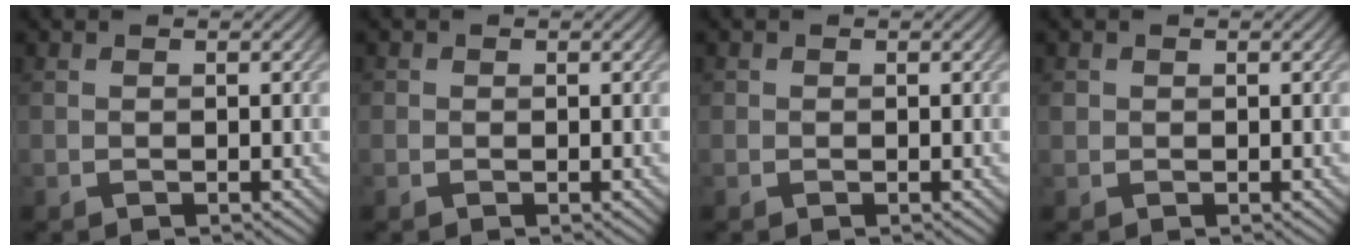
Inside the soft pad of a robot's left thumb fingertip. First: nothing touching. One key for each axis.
{"total": 0.7, "fx": 0.1, "fy": 0.6, "fz": 0.1, "tx": 0.003, "ty": -0.003, "tz": -0.001}
{"total": 0.6, "fx": 0.2, "fy": 0.5, "fz": 0.0, "tx": 0.003, "ty": -0.003, "tz": 0.002}
{"total": 0.6, "fx": 0.2, "fy": 0.6, "fz": 0.1, "tx": -0.003, "ty": -0.002, "tz": 0.006}